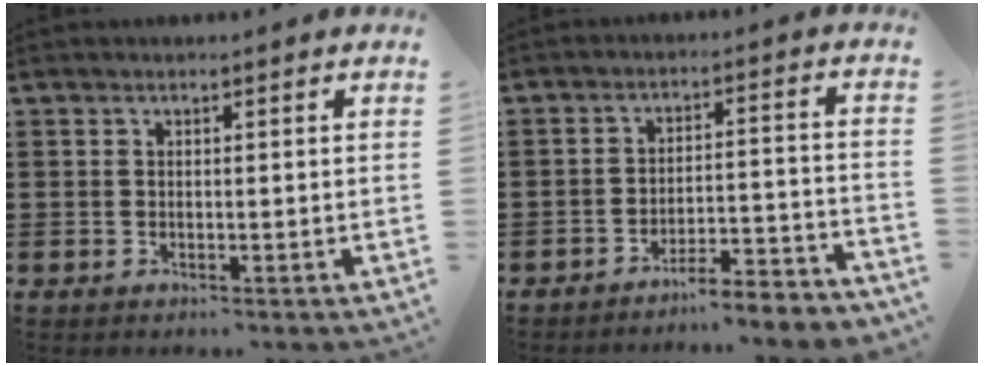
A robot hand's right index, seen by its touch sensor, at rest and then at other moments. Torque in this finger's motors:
{"motor_torque": [1.07, 1.07, 0.39, 0.08]}